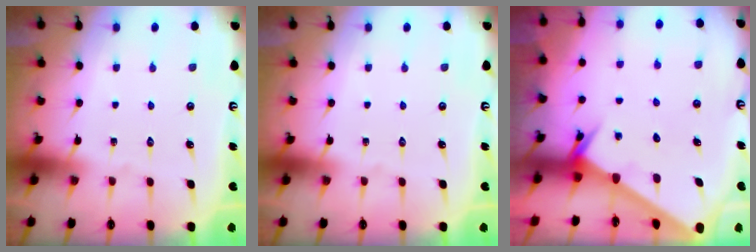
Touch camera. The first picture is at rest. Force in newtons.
{"total": 0.0}
{"total": 2.7, "press": 2.7, "slide": 0.3}